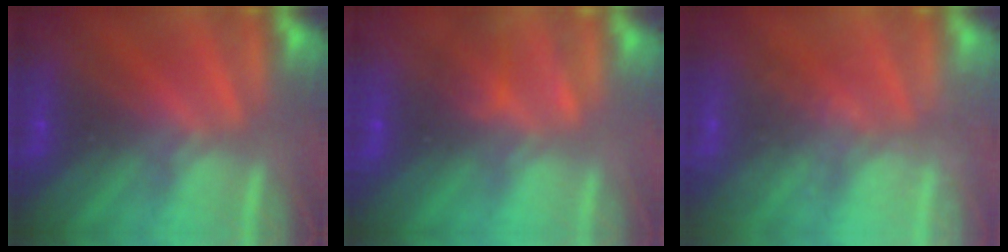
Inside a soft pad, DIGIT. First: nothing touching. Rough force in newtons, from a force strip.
{"total": 2.1}
{"total": 1.9}